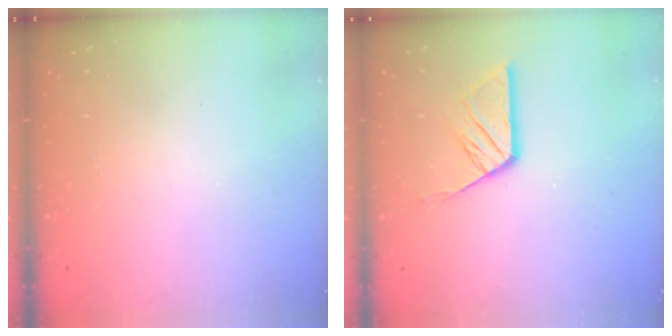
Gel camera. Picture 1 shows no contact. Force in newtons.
{"total": 9.6, "press": 9.6, "slide": 0.5}